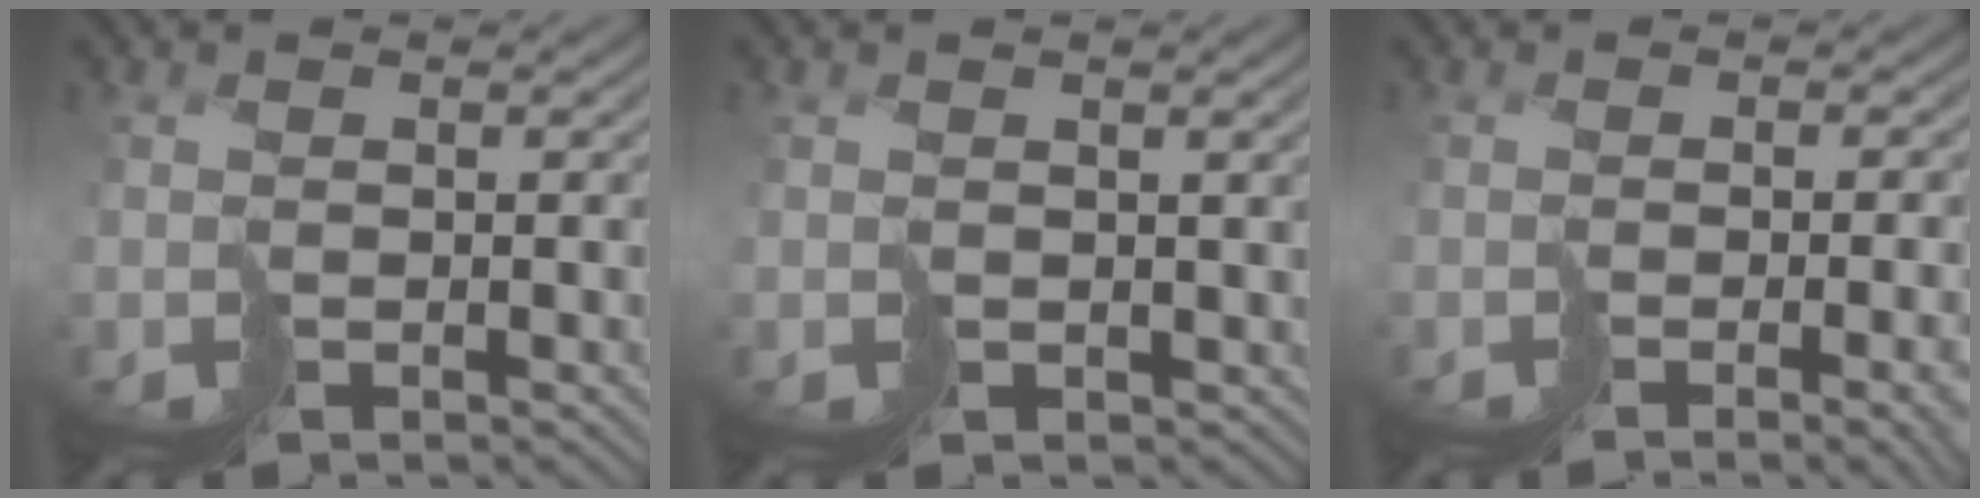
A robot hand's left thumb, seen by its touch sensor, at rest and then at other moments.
{"total": 2.1, "force": [0.5, 1.9, 0.7], "torque": [-0.023, -0.008, 0.009]}
{"total": 5.7, "force": [-2.6, 1.5, 4.8], "torque": [-0.052, -0.020, -0.019]}